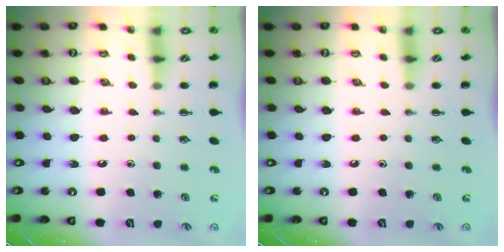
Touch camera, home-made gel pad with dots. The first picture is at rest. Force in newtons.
{"total": 0.0}